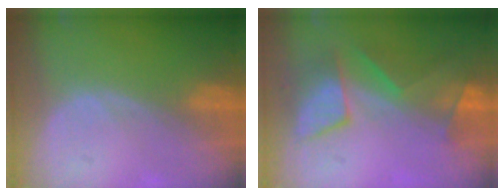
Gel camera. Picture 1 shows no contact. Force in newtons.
{"total": 7.8, "press": 7.6, "slide": 1.6}